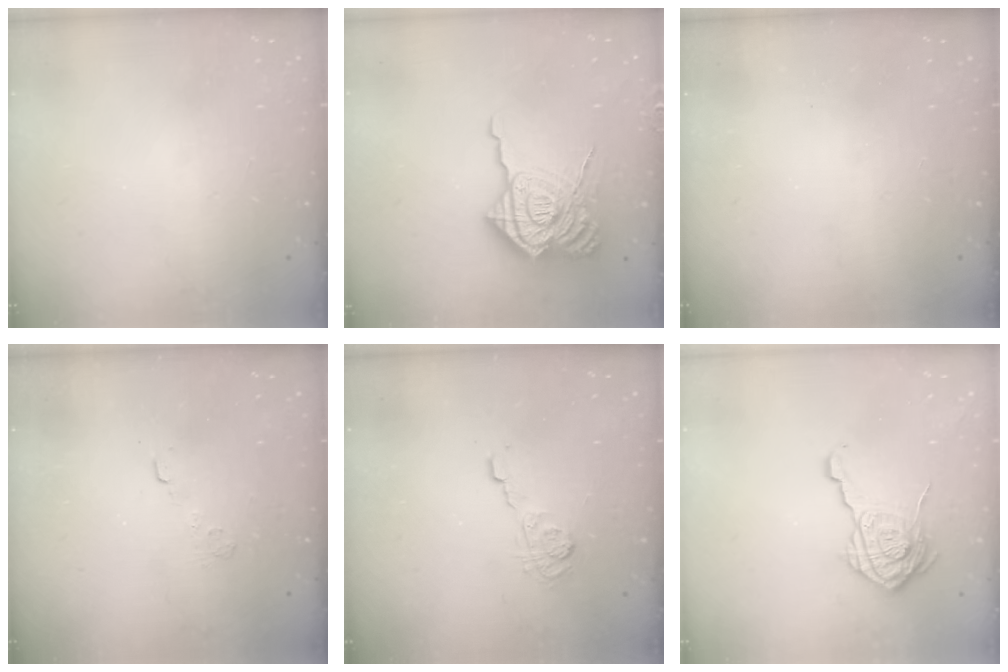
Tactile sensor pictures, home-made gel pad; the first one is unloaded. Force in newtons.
{"total": 23.6, "press": 23.4, "slide": 2.7}
{"total": 2.3, "press": 2.1, "slide": 0.8}
{"total": 2.7, "press": 2.3, "slide": 1.4}
{"total": 6.1, "press": 6.1, "slide": 0.7}
{"total": 18.1, "press": 18.1, "slide": 0.8}